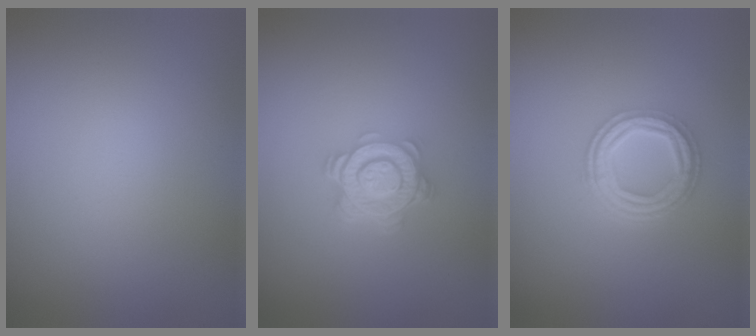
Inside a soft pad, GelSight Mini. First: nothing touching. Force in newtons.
{"total": 4.7, "press": 3.6, "slide": 3.1}
{"total": 5.0, "press": 3.6, "slide": 3.4}